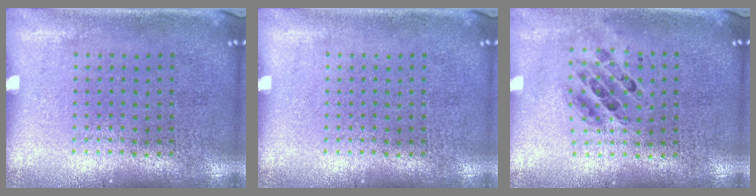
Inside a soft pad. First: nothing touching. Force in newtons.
{"total": 0.0}
{"total": 0.8, "press": 0.7, "slide": 0.1}